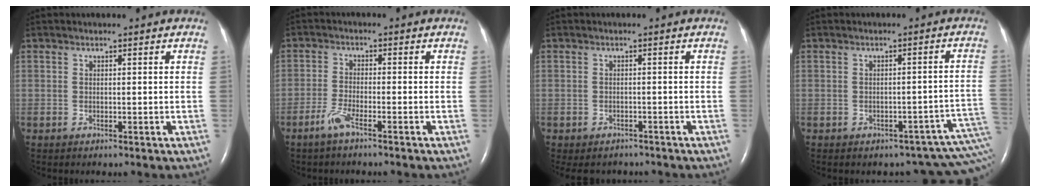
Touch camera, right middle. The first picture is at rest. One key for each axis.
{"total": 3.5, "fx": -2.5, "fy": 0.3, "fz": 2.4, "tx": -0.060, "ty": -0.005, "tz": -0.054}
{"total": 5.7, "fx": -5.0, "fy": 2.7, "fz": 0.8, "tx": -0.010, "ty": -0.001, "tz": -0.061}
{"total": 9.1, "fx": -4.2, "fy": 4.9, "fz": 6.3, "tx": -0.053, "ty": 0.030, "tz": -0.042}